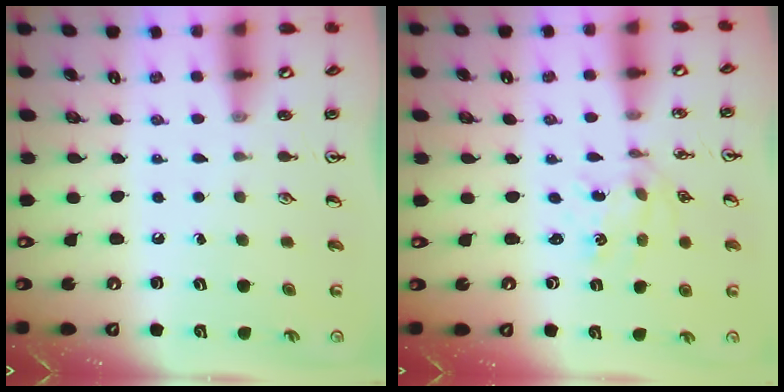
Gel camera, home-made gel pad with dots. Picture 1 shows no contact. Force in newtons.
{"total": 1.2, "press": 1.2, "slide": 0.2}